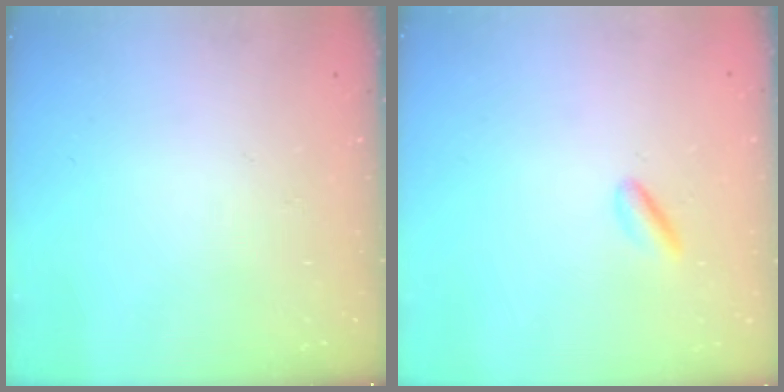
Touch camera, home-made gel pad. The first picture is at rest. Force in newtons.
{"total": 2.0, "press": 2.0, "slide": 0.3}